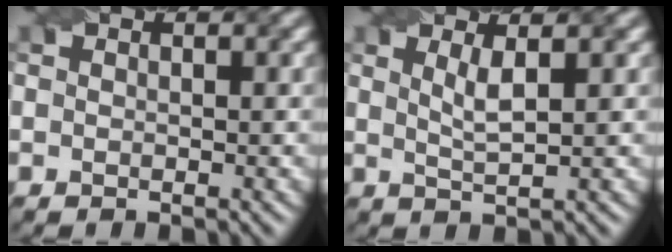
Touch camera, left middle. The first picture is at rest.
{"total": 2.2, "force": [0.8, 0.5, 2.0], "torque": [-0.036, -0.002, 0.016]}